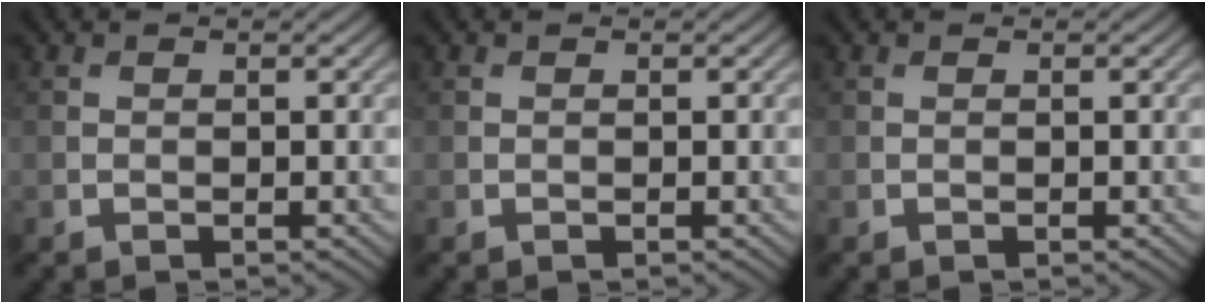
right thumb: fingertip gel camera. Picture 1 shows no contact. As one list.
[{"total": 0.0}, {"total": 0.0}]